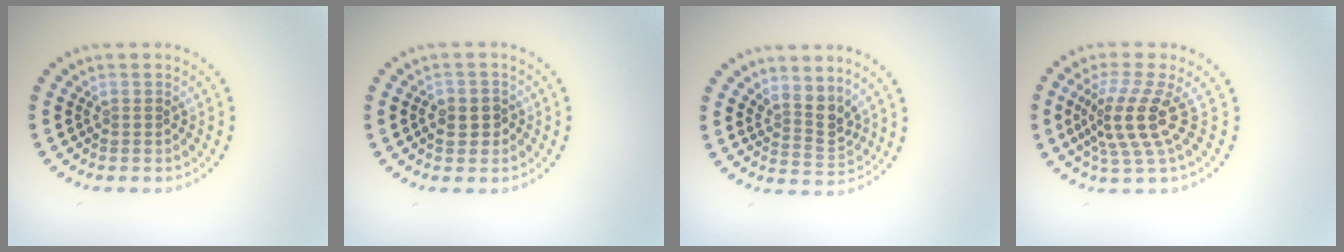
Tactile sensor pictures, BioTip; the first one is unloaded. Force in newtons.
{"total": 2.3, "press": 2.3, "slide": 0.6}
{"total": 2.7, "press": 2.0, "slide": 1.8}
{"total": 4.3, "press": 3.1, "slide": 3.0}